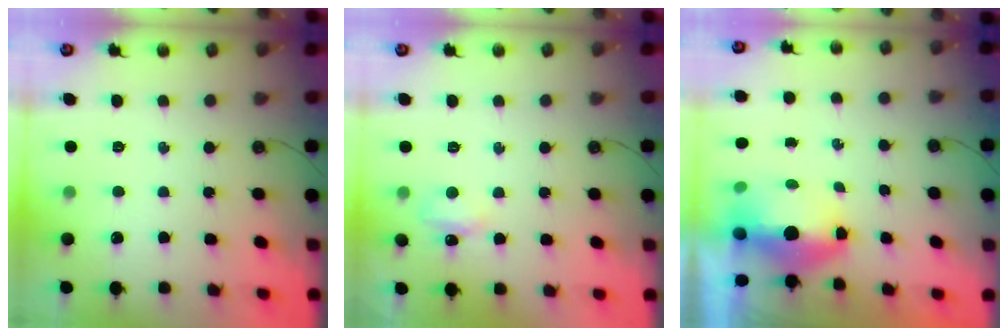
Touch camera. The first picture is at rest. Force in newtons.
{"total": 6.0, "press": 5.9, "slide": 1.1}
{"total": 11.4, "press": 8.2, "slide": 7.9}